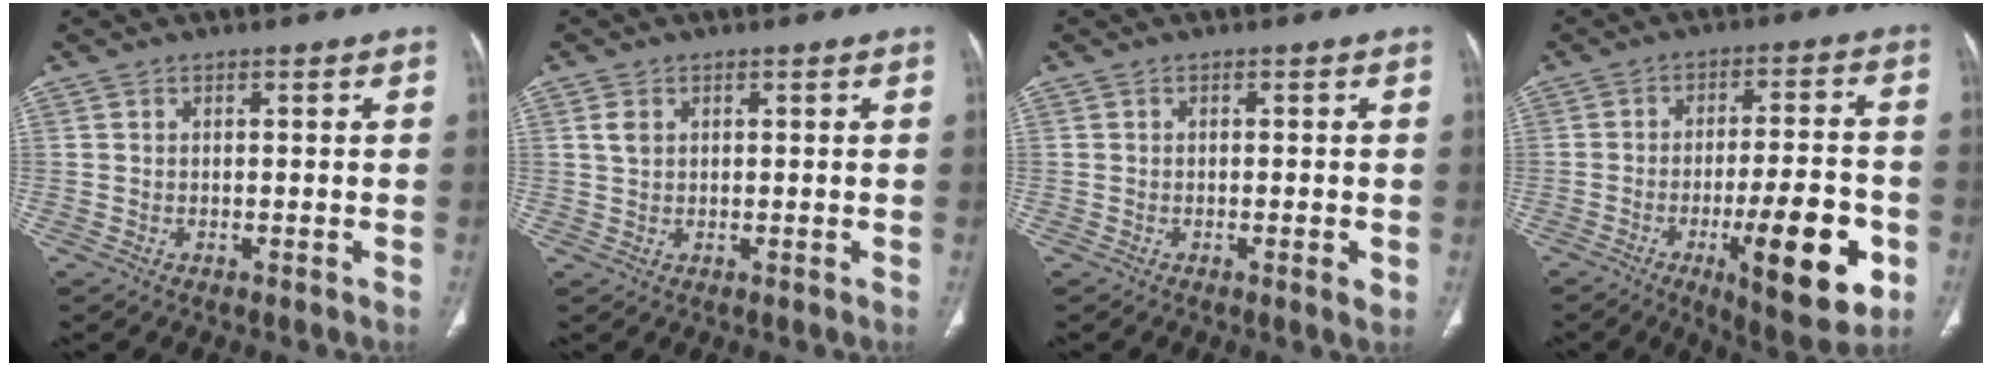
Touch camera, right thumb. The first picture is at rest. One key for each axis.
{"total": 2.1, "fx": 0.8, "fy": 1.5, "fz": 1.2, "tx": -0.017, "ty": 0.003, "tz": 0.020}
{"total": 2.1, "fx": -0.5, "fy": 0.4, "fz": 2.0, "tx": -0.031, "ty": -0.005, "tz": -0.007}
{"total": 18.0, "fx": -6.3, "fy": 5.0, "fz": 16.1, "tx": -0.223, "ty": 0.015, "tz": -0.082}